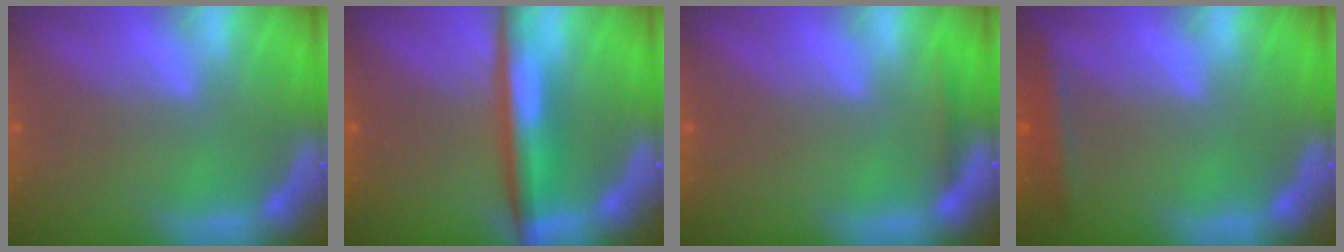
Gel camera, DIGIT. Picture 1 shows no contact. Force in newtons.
{"total": 5.0}
{"total": 0.9}
{"total": 1.9}